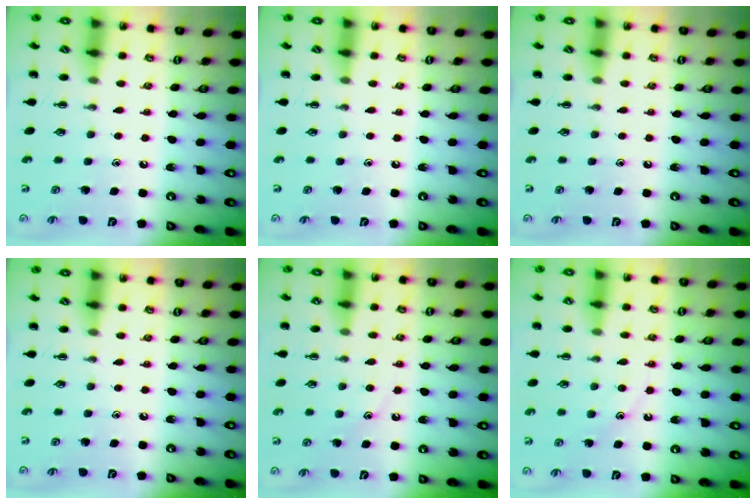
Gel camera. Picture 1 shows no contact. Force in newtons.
{"total": 0.0}
{"total": 0.0}
{"total": 0.0}
{"total": 9.1, "press": 9.0, "slide": 1.4}
{"total": 10.6, "press": 10.5, "slide": 1.3}